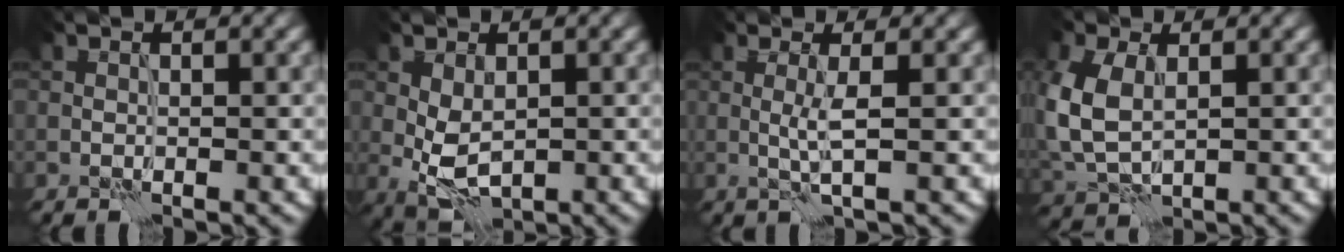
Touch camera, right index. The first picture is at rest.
{"total": 3.4, "force": [0.1, 2.0, 2.8], "torque": [-0.054, -0.003, 0.005]}
{"total": 1.8, "force": [0.1, 0.0, 1.8], "torque": [-0.040, -0.001, 0.000]}
{"total": 6.4, "force": [0.7, 4.1, 4.9], "torque": [-0.139, 0.000, 0.018]}